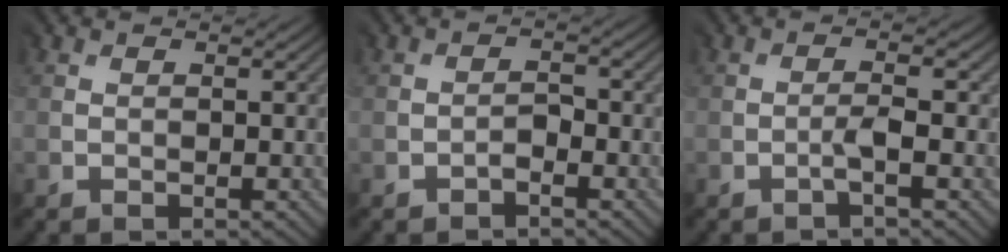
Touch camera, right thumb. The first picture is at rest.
{"total": 1.2, "force": [-1.0, -0.2, -0.6], "torque": [0.014, 0.004, -0.019]}
{"total": 1.4, "force": [-0.9, -0.5, 0.9], "torque": [-0.018, 0.007, -0.020]}